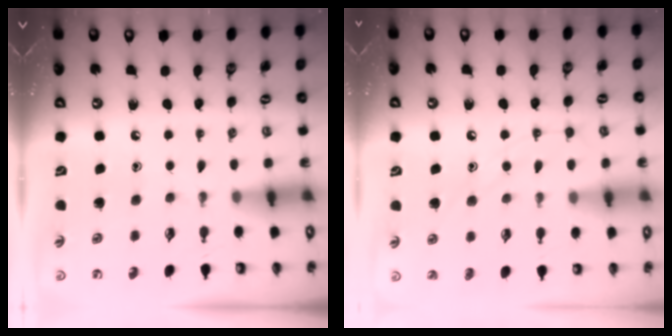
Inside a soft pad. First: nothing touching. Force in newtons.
{"total": 9.6, "press": 9.6, "slide": 0.7}